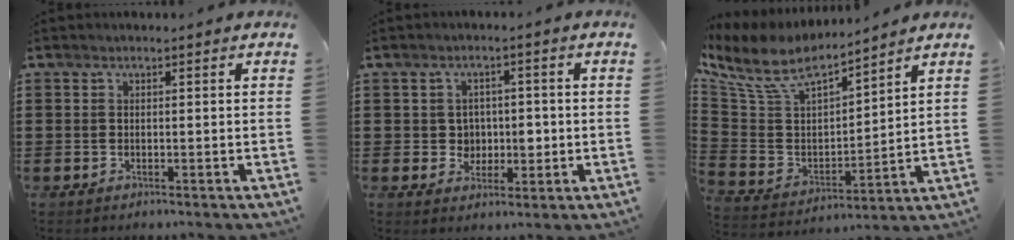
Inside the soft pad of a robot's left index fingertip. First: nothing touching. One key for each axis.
{"total": 3.6, "fx": 0.0, "fy": 3.2, "fz": 1.6, "tx": -0.038, "ty": 0.004, "tz": -0.005}
{"total": 9.0, "fx": 7.5, "fy": 3.2, "fz": 4.0, "tx": -0.113, "ty": -0.044, "tz": 0.131}